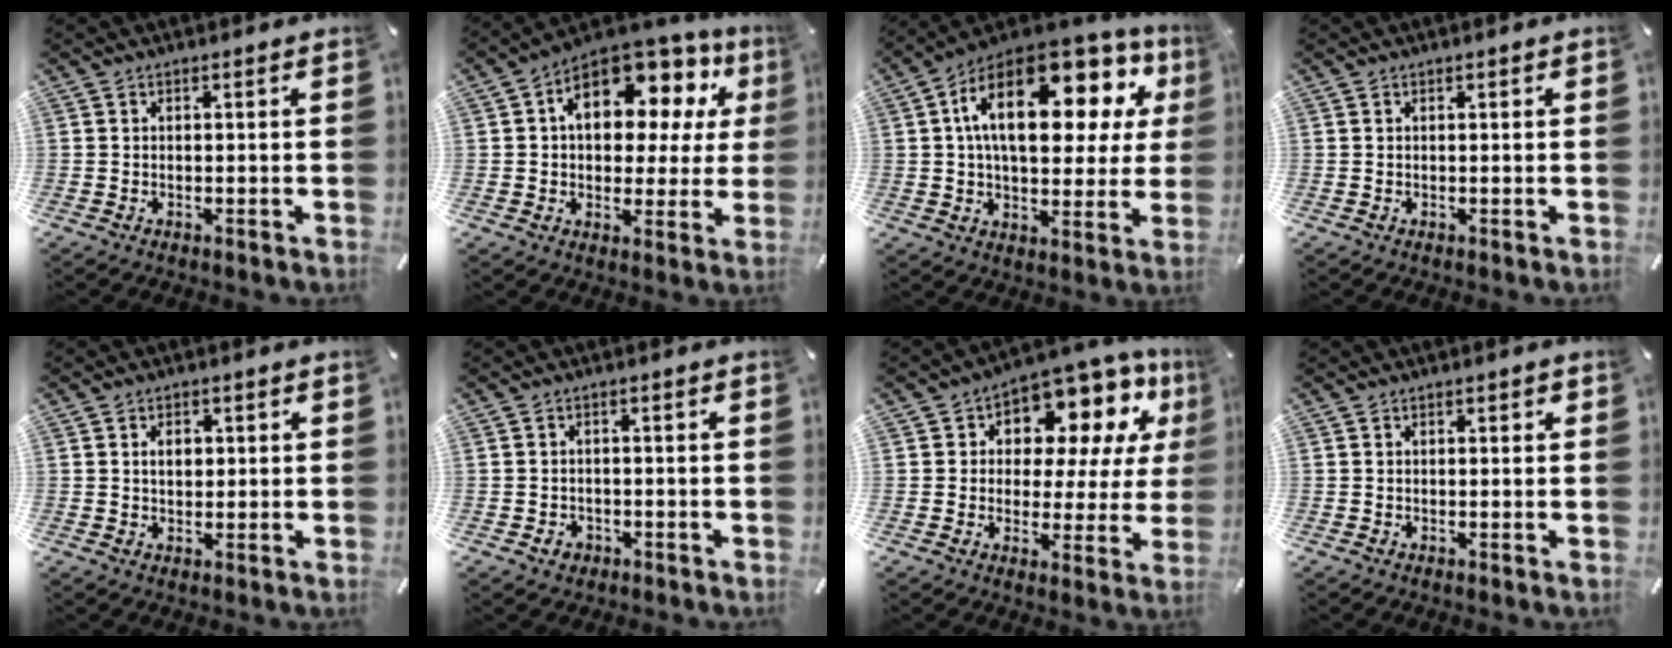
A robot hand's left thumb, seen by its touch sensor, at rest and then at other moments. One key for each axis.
{"total": 14.5, "fx": 5.4, "fy": 9.2, "fz": 9.8, "tx": -0.153, "ty": -0.030, "tz": 0.095}
{"total": 22.1, "fx": 8.5, "fy": 11.2, "fz": 17.1, "tx": -0.291, "ty": -0.045, "tz": 0.137}
{"total": 0.0}
{"total": 3.7, "fx": 0.7, "fy": 2.7, "fz": 2.4, "tx": -0.028, "ty": -0.001, "tz": 0.004}
{"total": 2.2, "fx": -1.0, "fy": 1.9, "fz": 0.6, "tx": -0.012, "ty": 0.005, "tz": -0.023}
{"total": 11.4, "fx": 7.2, "fy": 7.1, "fz": 5.3, "tx": -0.086, "ty": -0.061, "tz": 0.128}
{"total": 0.9, "fx": 0.3, "fy": 0.5, "fz": 0.7, "tx": -0.013, "ty": 0.004, "tz": 0.004}